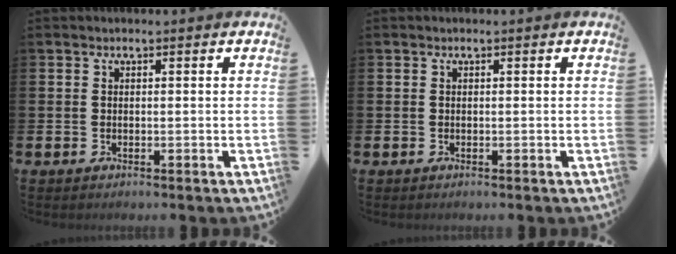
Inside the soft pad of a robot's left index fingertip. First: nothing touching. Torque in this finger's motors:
{"motor_torque": [0.01, 0.00, 0.01, 0.01]}